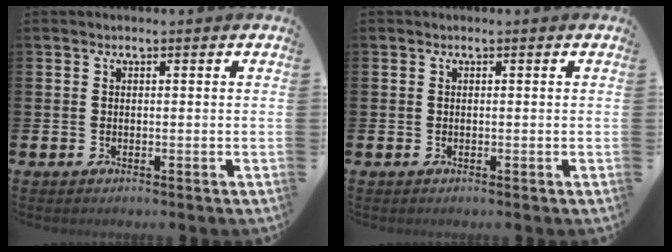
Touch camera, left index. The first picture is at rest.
{"total": 0.0}